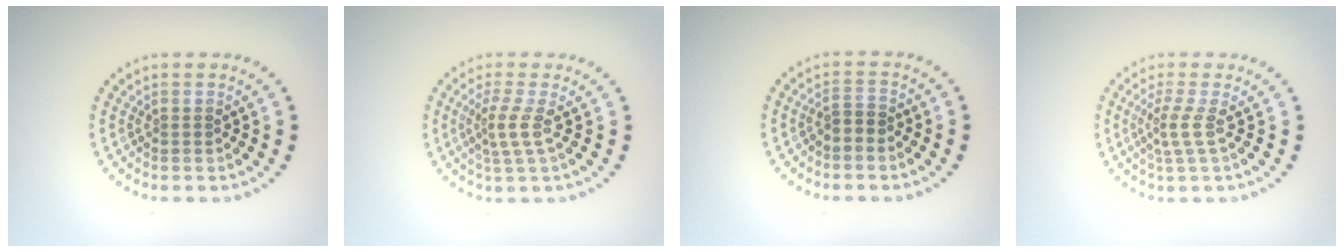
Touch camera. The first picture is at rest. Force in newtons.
{"total": 2.2, "press": 1.5, "slide": 1.6}
{"total": 1.3, "press": 1.0, "slide": 0.8}
{"total": 2.0, "press": 1.3, "slide": 1.5}